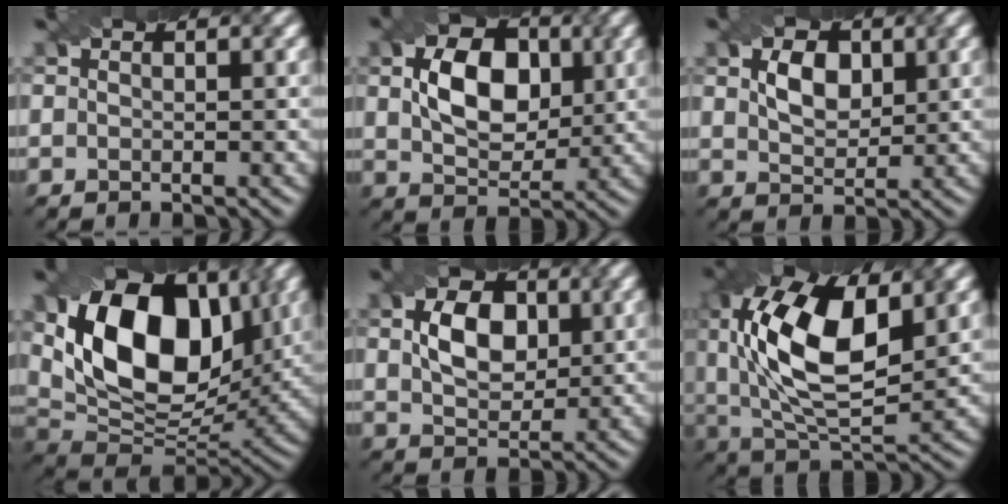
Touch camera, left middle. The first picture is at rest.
{"total": 6.8, "force": [1.3, 4.5, 4.9], "torque": [-0.090, 0.002, 0.020]}
{"total": 3.4, "force": [1.1, 2.2, 2.3], "torque": [-0.048, 0.003, 0.022]}
{"total": 14.7, "force": [4.1, 9.1, 10.8], "torque": [-0.187, 0.008, 0.068]}
{"total": 5.0, "force": [1.1, 3.3, 3.5], "torque": [-0.069, 0.004, 0.019]}
{"total": 12.7, "force": [2.9, 6.0, 10.8], "torque": [-0.203, 0.010, 0.049]}